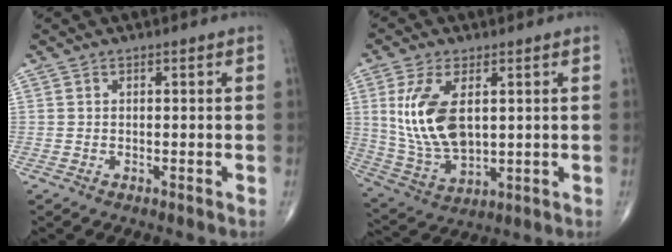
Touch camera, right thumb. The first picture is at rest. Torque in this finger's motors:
{"motor_torque": [-0.79, 0.98, 1.10, 0.38, 0.18]}